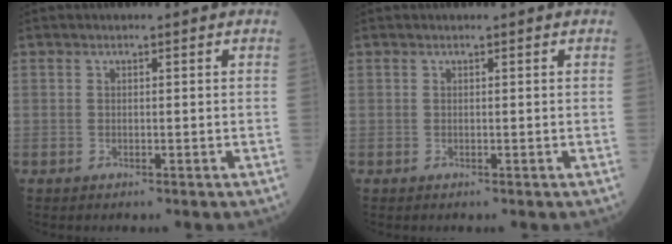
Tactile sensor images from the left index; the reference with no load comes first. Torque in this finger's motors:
{"motor_torque": [-0.16, 0.15, 0.02, 0.00]}